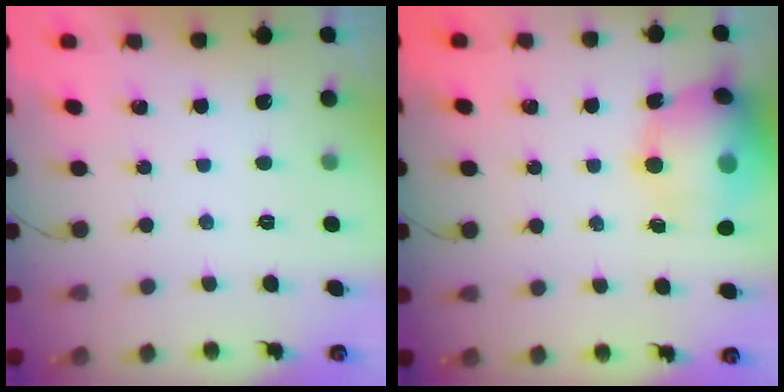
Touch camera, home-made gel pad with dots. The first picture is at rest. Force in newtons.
{"total": 16.2, "press": 15.9, "slide": 3.1}